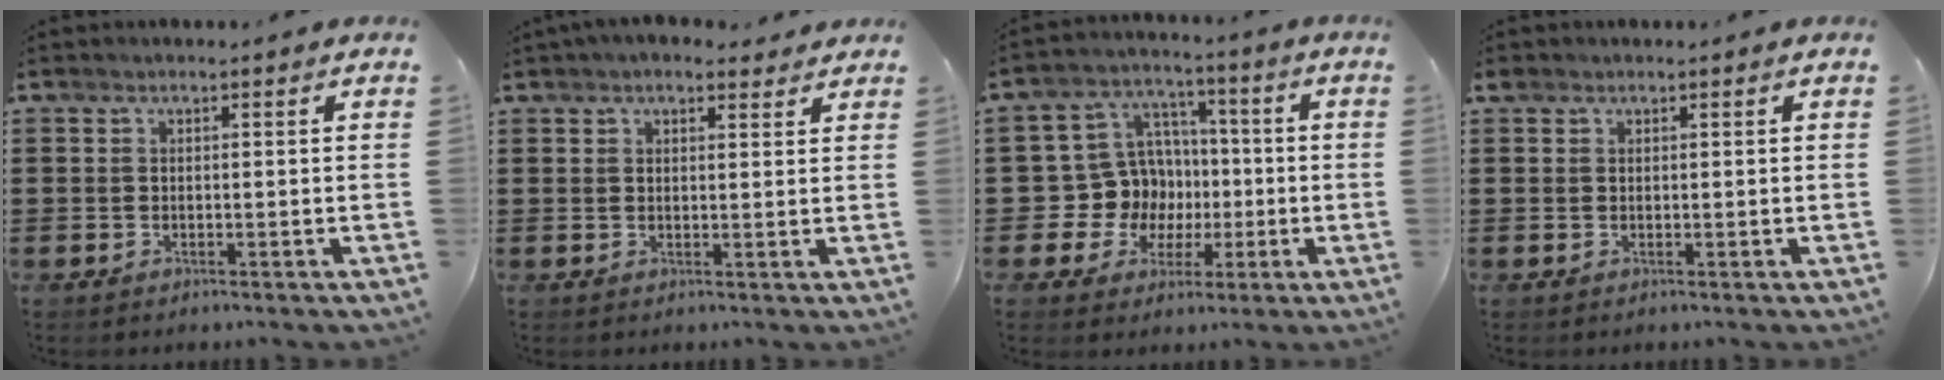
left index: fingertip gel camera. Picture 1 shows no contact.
{"total": 3.0, "force": [2.6, 1.0, 1.1], "torque": [-0.027, 0.001, 0.047]}
{"total": 10.1, "force": [0.3, 9.9, 2.3], "torque": [-0.093, -0.005, 0.017]}
{"total": 0.7, "force": [0.4, 0.5, 0.3], "torque": [-0.008, 0.005, 0.008]}